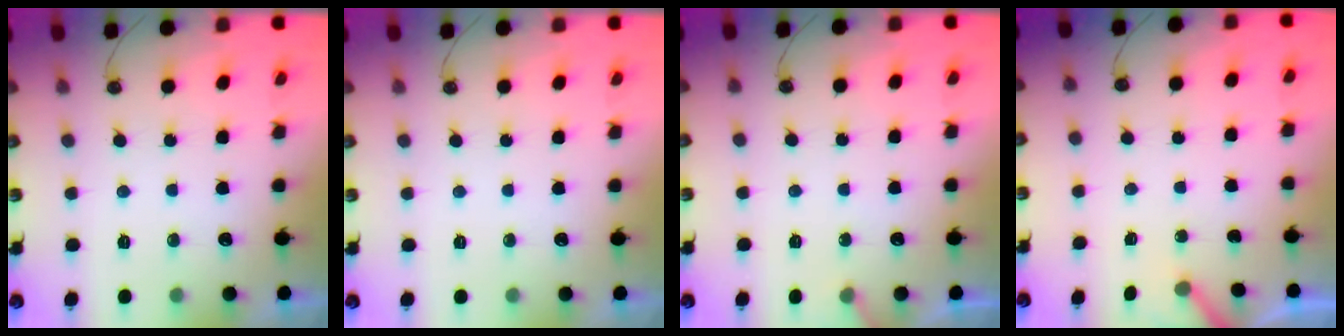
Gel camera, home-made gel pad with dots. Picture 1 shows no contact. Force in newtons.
{"total": 0.0}
{"total": 5.5, "press": 5.5, "slide": 0.3}
{"total": 3.1, "press": 3.1, "slide": 0.2}